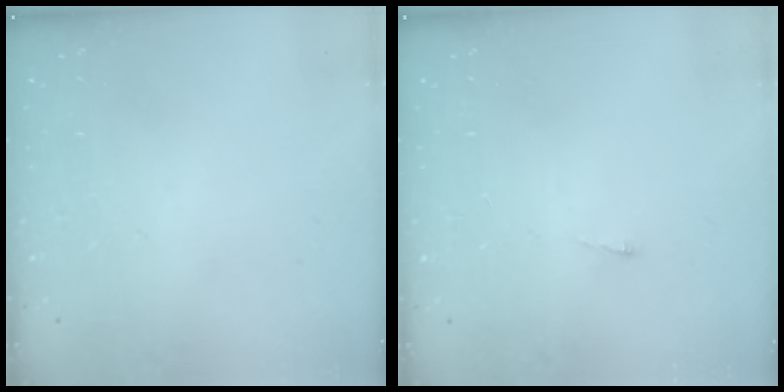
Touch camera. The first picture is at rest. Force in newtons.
{"total": 2.7, "press": 2.7, "slide": 0.4}